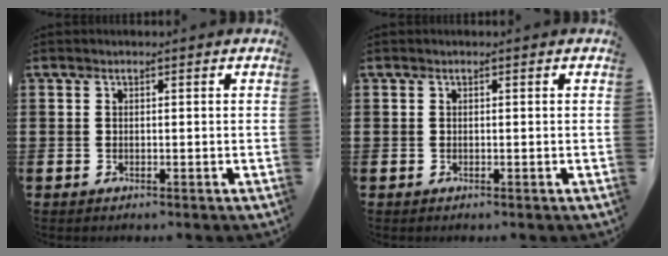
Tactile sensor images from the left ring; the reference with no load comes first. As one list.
[{"total": 0.0}]